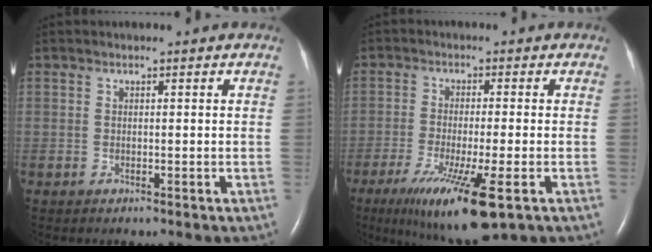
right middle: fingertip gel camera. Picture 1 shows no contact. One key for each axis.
{"total": 12.4, "fx": -6.3, "fy": 1.5, "fz": 10.6, "tx": -0.178, "ty": -0.037, "tz": -0.100}